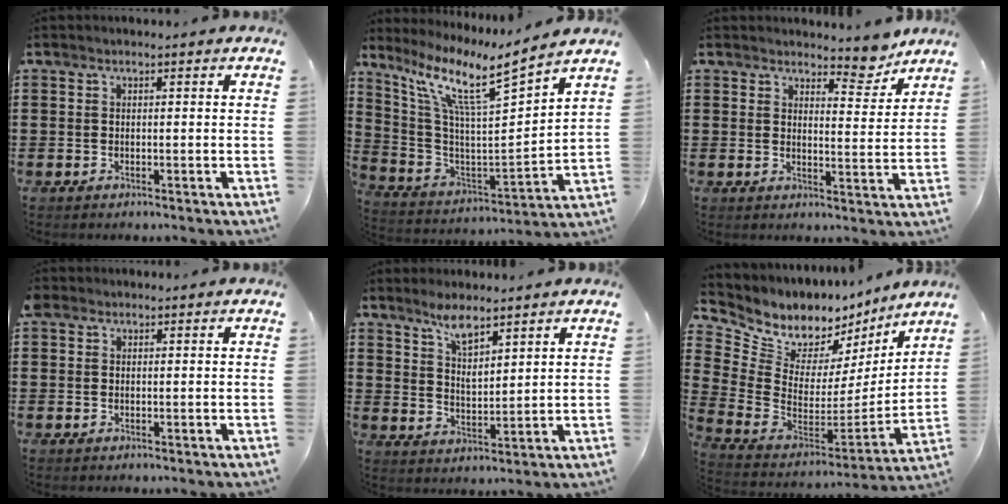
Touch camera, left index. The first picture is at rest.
{"total": 10.2, "force": [7.6, 0.4, 6.7], "torque": [-0.162, -0.055, 0.118]}
{"total": 5.3, "force": [4.9, 1.2, 1.7], "torque": [-0.024, -0.023, 0.086]}
{"total": 1.0, "force": [0.6, 0.7, 0.4], "torque": [-0.010, 0.005, 0.010]}
{"total": 5.4, "force": [4.2, 1.5, 3.1], "torque": [-0.065, -0.006, 0.072]}
{"total": 8.0, "force": [5.8, 5.0, 2.1], "torque": [-0.084, -0.048, 0.107]}